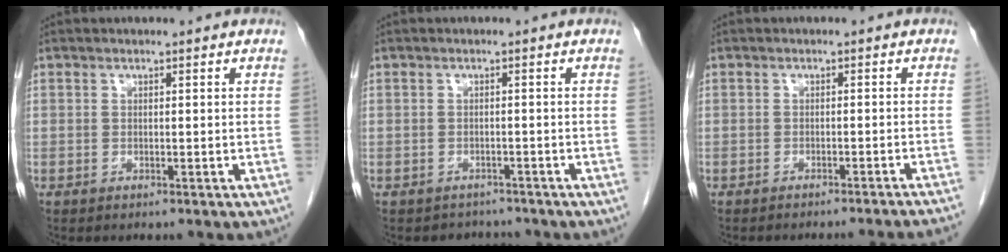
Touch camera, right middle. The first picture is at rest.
{"total": 2.4, "force": [-2.1, 1.0, -0.6], "torque": [0.004, 0.001, -0.031]}
{"total": 9.5, "force": [-9.0, -1.8, 2.6], "torque": [-0.008, -0.018, -0.100]}